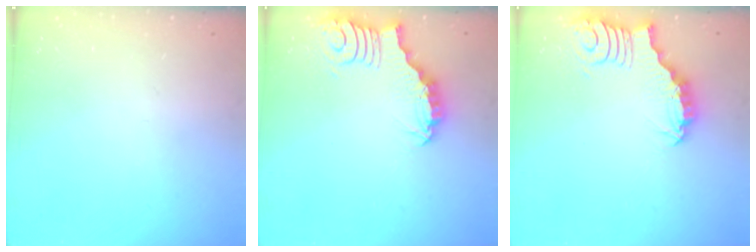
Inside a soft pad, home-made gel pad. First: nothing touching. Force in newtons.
{"total": 2.4, "press": 2.4, "slide": 0.3}
{"total": 2.4, "press": 2.4, "slide": 0.3}